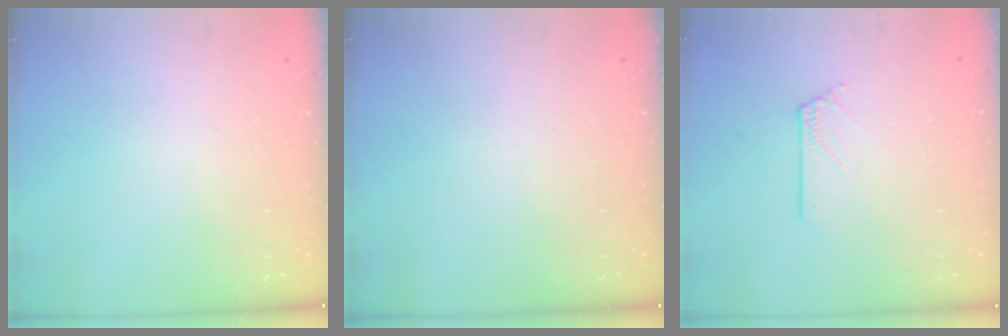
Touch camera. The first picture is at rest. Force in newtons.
{"total": 0.0}
{"total": 1.4, "press": 1.4, "slide": 0.2}